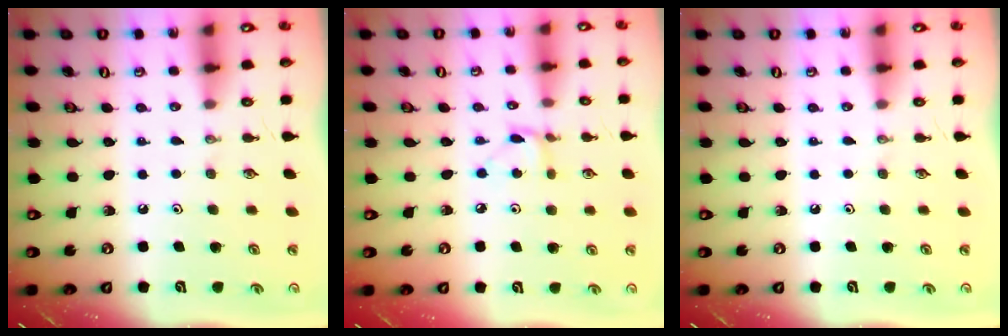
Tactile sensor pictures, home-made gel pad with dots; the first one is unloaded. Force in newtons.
{"total": 3.5, "press": 3.5, "slide": 0.5}
{"total": 0.0}